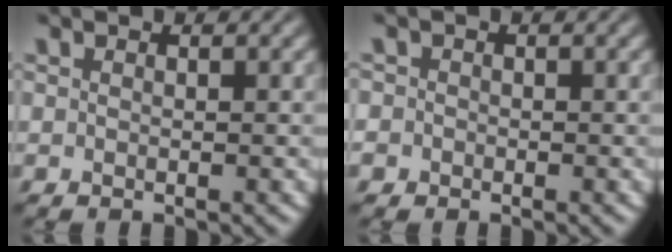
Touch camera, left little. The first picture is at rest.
{"total": 1.4, "force": [-0.1, 1.3, 0.3], "torque": [0.014, 0.002, -0.013]}